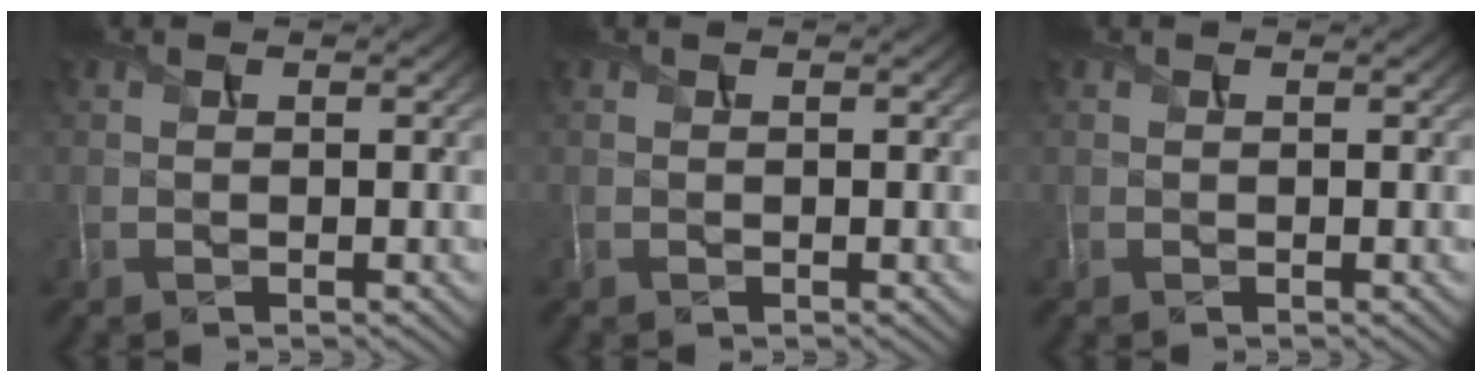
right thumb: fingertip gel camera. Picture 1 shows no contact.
{"total": 0.0}
{"total": 0.0}